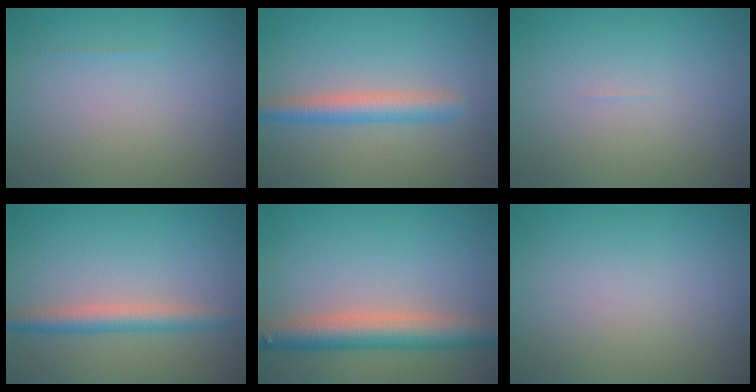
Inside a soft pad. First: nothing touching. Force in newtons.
{"total": 2.9, "press": 2.9, "slide": 0.1}
{"total": 0.0}
{"total": 2.7, "press": 2.7, "slide": 0.0}
{"total": 5.0, "press": 5.0, "slide": 0.2}
{"total": 0.0}